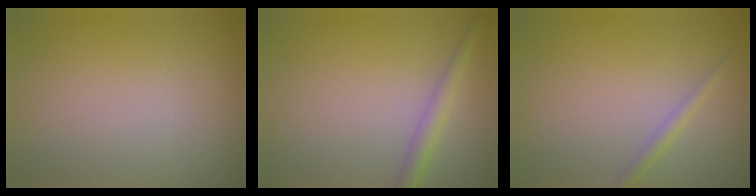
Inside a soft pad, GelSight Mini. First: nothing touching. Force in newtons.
{"total": 2.2, "press": 2.2, "slide": 0.1}
{"total": 1.2, "press": 1.2, "slide": 0.0}